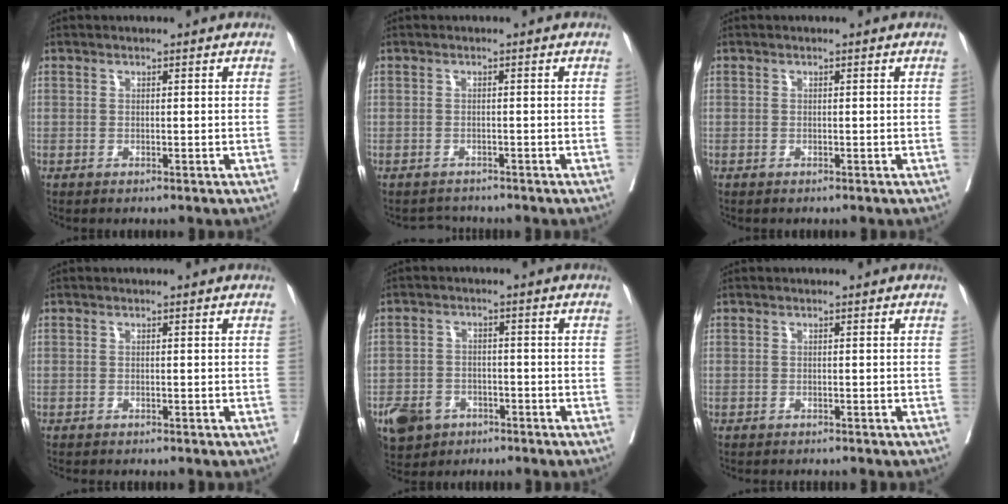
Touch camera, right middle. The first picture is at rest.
{"total": 1.9, "force": [-1.8, 0.4, -0.5], "torque": [0.008, -0.008, -0.029]}
{"total": 0.0}
{"total": 1.4, "force": [-1.3, 0.1, 0.4], "torque": [-0.010, -0.003, -0.019]}
{"total": 7.9, "force": [-4.6, 5.8, 2.6], "torque": [-0.053, 0.003, -0.072]}
{"total": 2.4, "force": [-2.3, 0.3, 0.7], "torque": [-0.011, -0.004, -0.029]}